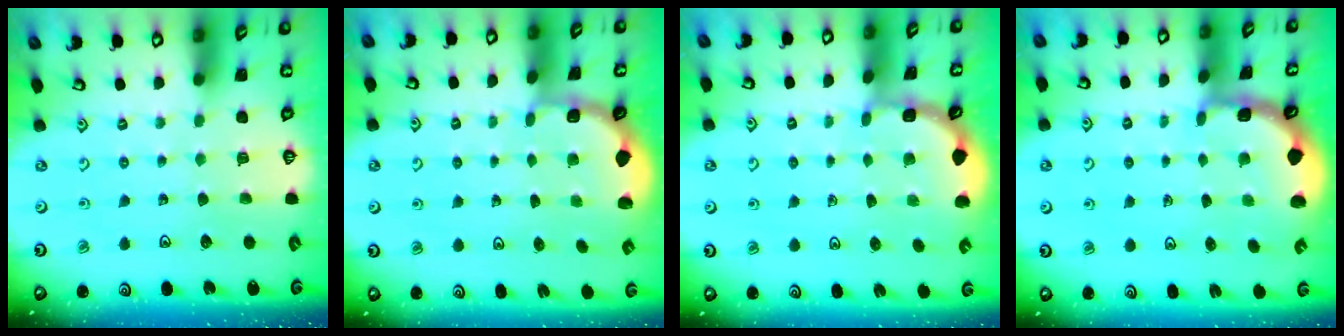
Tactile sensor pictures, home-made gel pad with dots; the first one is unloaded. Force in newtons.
{"total": 1.8, "press": 1.6, "slide": 0.7}
{"total": 2.0, "press": 2.0, "slide": 0.1}
{"total": 2.1, "press": 2.1, "slide": 0.4}